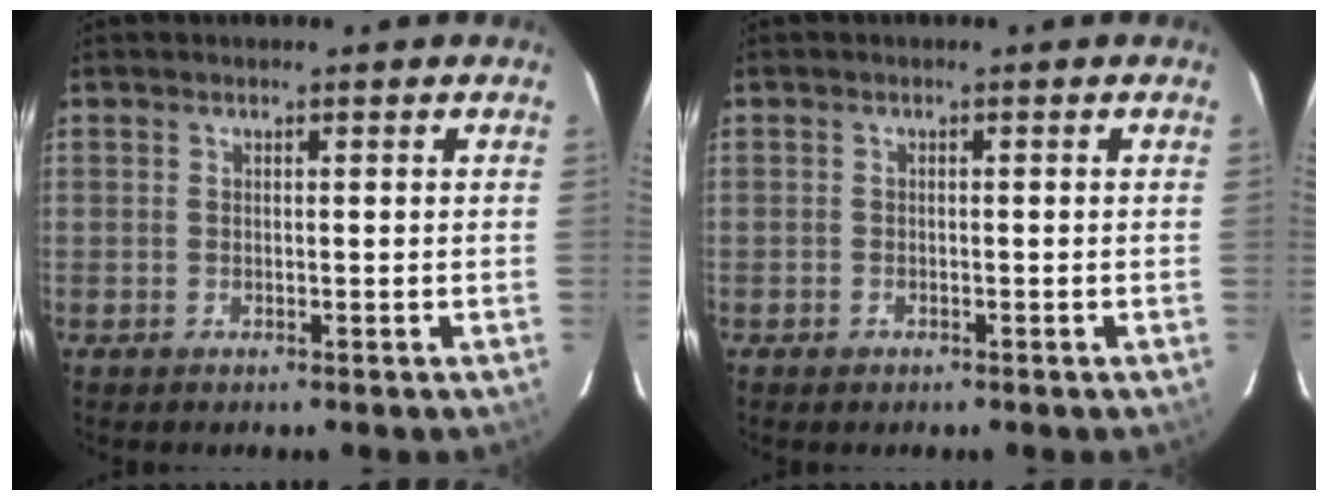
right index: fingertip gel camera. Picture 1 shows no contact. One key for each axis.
{"total": 0.9, "fx": -0.7, "fy": 0.7, "fz": 0.1, "tx": -0.003, "ty": 0.000, "tz": -0.010}